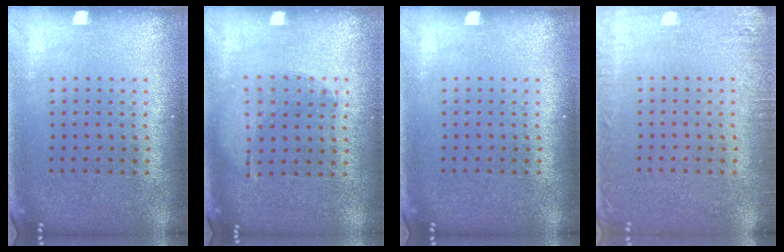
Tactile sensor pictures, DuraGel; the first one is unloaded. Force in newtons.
{"total": 1.1, "press": 0.8, "slide": 0.7}
{"total": 0.0}
{"total": 2.2, "press": 2.1, "slide": 0.3}